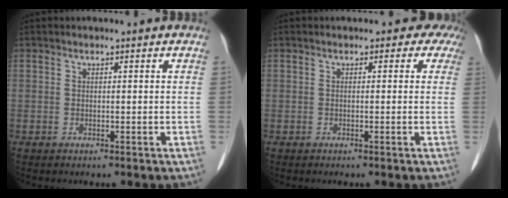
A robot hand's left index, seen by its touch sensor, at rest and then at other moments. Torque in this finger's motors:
{"motor_torque": [0.36, -0.34, 0.04, -0.07]}